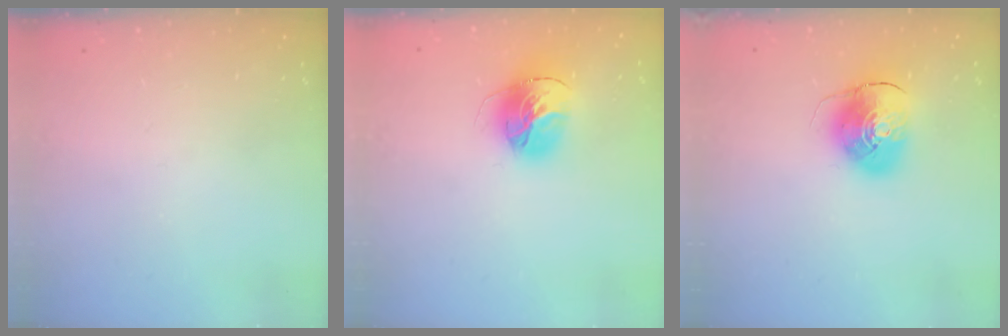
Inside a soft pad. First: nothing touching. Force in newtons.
{"total": 16.1, "press": 16.0, "slide": 1.7}
{"total": 9.7, "press": 9.6, "slide": 1.4}